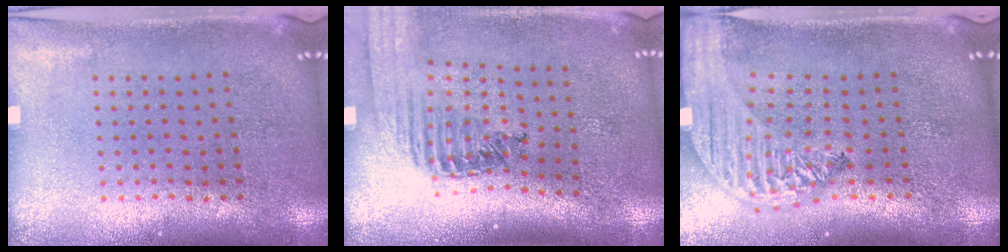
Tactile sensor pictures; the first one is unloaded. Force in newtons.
{"total": 1.3, "press": 1.3, "slide": 0.1}
{"total": 2.6, "press": 2.1, "slide": 1.6}